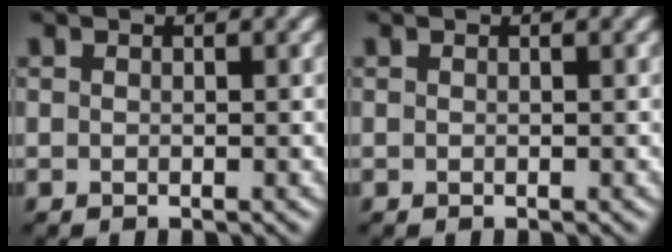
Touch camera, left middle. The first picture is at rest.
{"total": 0.0}